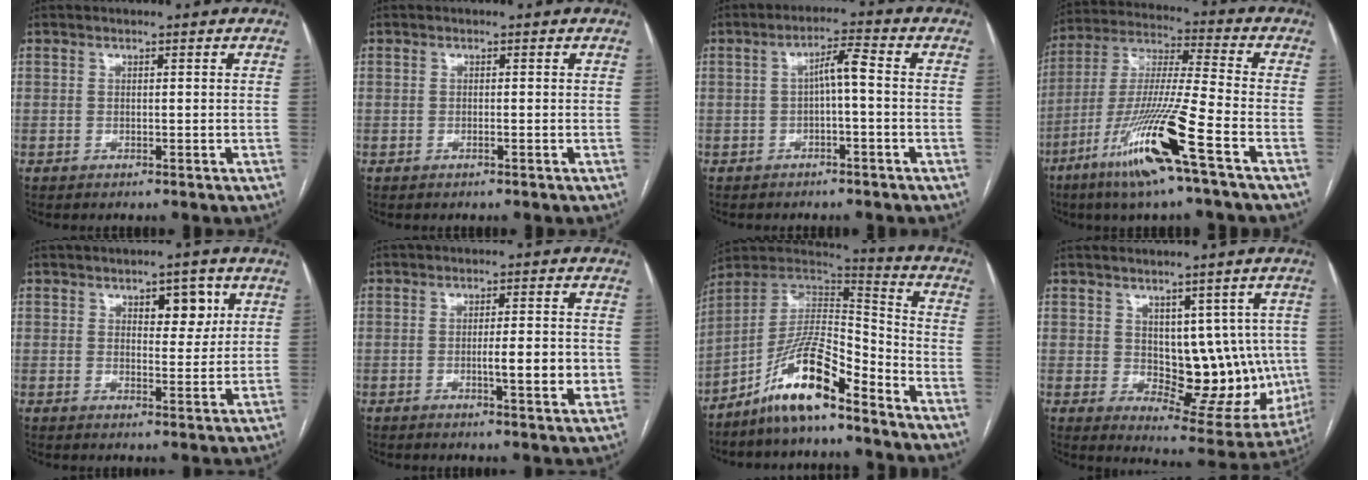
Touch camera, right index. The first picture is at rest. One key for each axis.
{"total": 0.0}
{"total": 4.2, "fx": -0.5, "fy": 0.8, "fz": 4.1, "tx": -0.068, "ty": 0.020, "tz": -0.007}
{"total": 16.4, "fx": -8.4, "fy": -0.6, "fz": 14.1, "tx": -0.295, "ty": -0.031, "tz": -0.161}
{"total": 5.3, "fx": 2.4, "fy": 2.5, "fz": 4.1, "tx": -0.049, "ty": 0.003, "tz": 0.033}
{"total": 6.1, "fx": -1.0, "fy": 0.8, "fz": 5.9, "tx": -0.088, "ty": -0.006, "tz": -0.015}
{"total": 13.4, "fx": -9.3, "fy": 2.8, "fz": 9.2, "tx": -0.169, "ty": 0.023, "tz": -0.169}
{"total": 13.3, "fx": 0.2, "fy": 7.2, "fz": 11.2, "tx": -0.120, "ty": 0.007, "tz": 0.028}